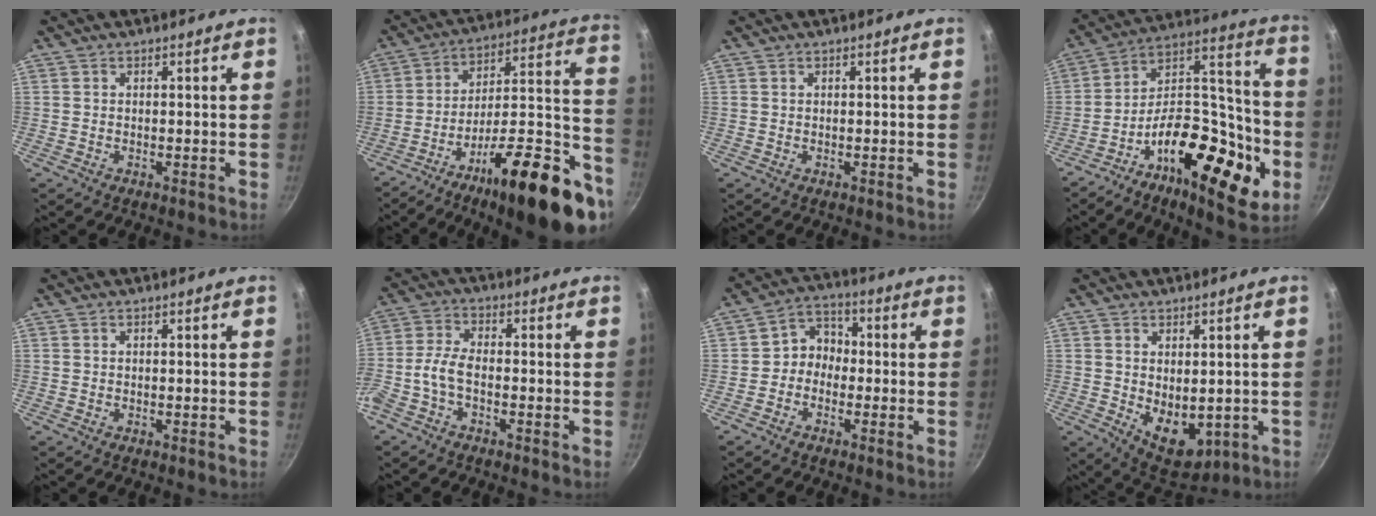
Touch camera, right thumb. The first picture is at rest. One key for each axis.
{"total": 27.9, "fx": -13.3, "fy": 7.6, "fz": 23.3, "tx": -0.270, "ty": 0.076, "tz": -0.208}
{"total": 0.0}
{"total": 25.9, "fx": -9.9, "fy": 11.5, "fz": 21.0, "tx": -0.274, "ty": 0.055, "tz": -0.162}
{"total": 0.0}
{"total": 5.1, "fx": -2.3, "fy": 2.2, "fz": 4.0, "tx": -0.097, "ty": 0.025, "tz": -0.059}
{"total": 5.2, "fx": -1.3, "fy": 4.5, "fz": 2.4, "tx": -0.010, "ty": 0.027, "tz": -0.038}
{"total": 9.0, "fx": -0.2, "fy": 5.7, "fz": 7.0, "tx": -0.081, "ty": -0.021, "tz": 0.018}